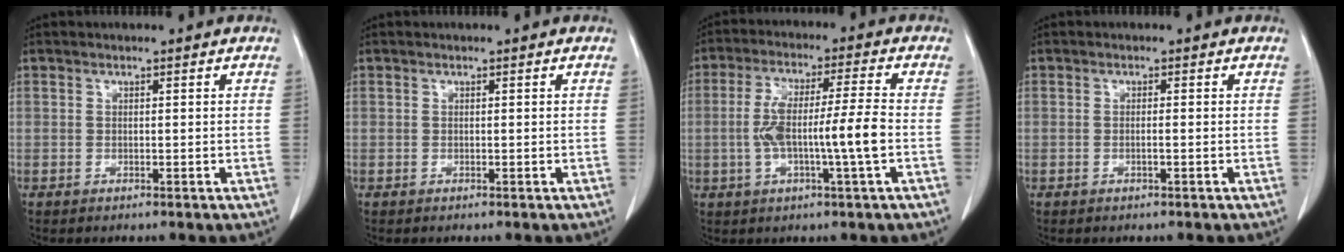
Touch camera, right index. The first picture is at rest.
{"total": 0.0}
{"total": 10.2, "force": [-1.8, 0.0, 10.0], "torque": [-0.191, 0.009, -0.035]}
{"total": 0.7, "force": [-0.3, 0.0, 0.7], "torque": [-0.014, 0.001, -0.004]}